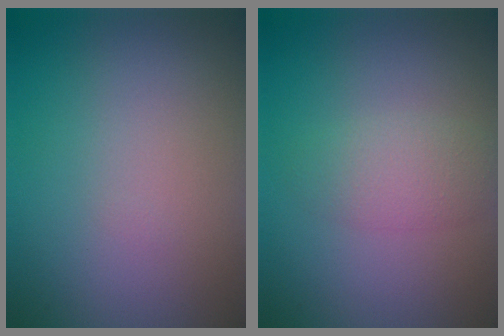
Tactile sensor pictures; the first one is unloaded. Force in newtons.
{"total": 2.5, "press": 2.5, "slide": 0.2}